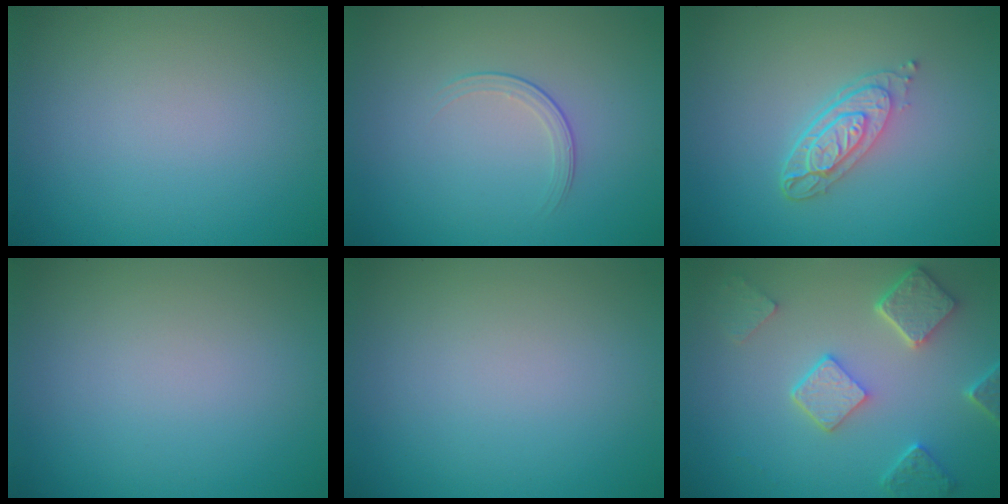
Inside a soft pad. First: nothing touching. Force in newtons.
{"total": 1.5, "press": 0.7, "slide": 1.4}
{"total": 3.9, "press": 2.8, "slide": 2.6}
{"total": 0.0}
{"total": 0.0}
{"total": 5.0, "press": 3.9, "slide": 3.1}